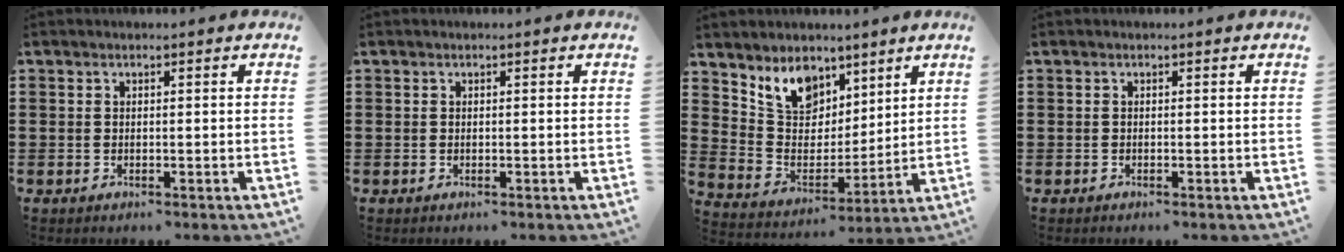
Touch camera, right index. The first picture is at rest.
{"total": 0.0}
{"total": 8.7, "force": [6.2, 5.5, 2.7], "torque": [-0.076, -0.018, 0.117]}
{"total": 0.0}